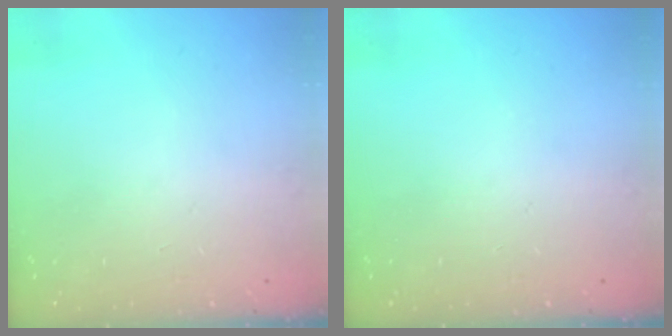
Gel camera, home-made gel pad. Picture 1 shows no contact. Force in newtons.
{"total": 0.0}